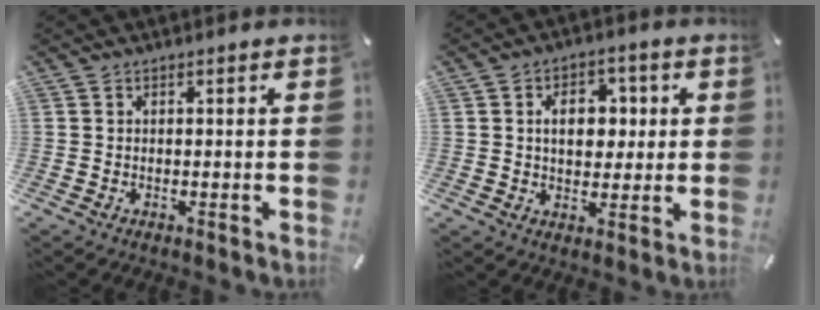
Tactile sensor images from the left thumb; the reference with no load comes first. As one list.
[{"total": 8.8, "force": [1.4, 6.5, 5.9], "torque": [-0.078, 0.001, 0.018]}]